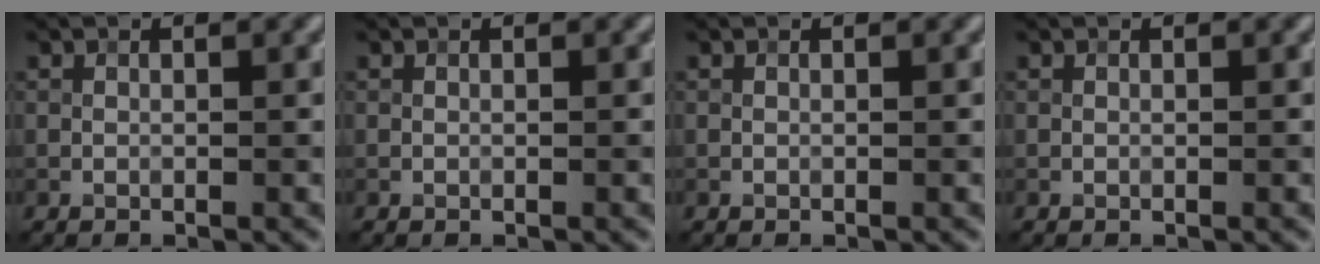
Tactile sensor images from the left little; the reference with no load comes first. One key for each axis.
{"total": 0.0}
{"total": 0.0}
{"total": 0.0}